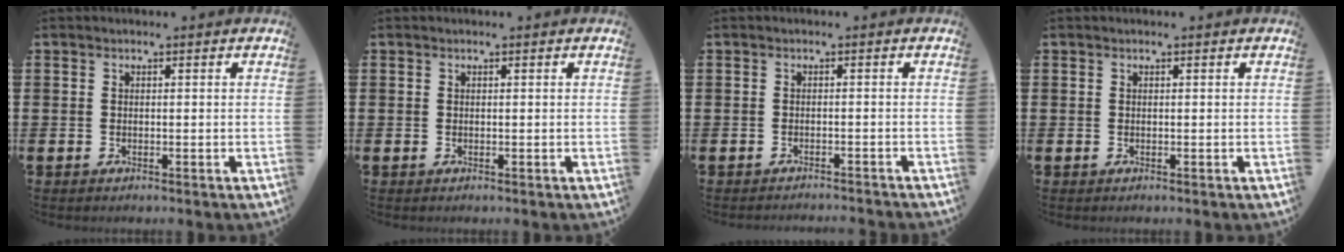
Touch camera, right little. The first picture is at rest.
{"total": 0.0}
{"total": 1.0, "force": [-0.9, -0.2, 0.0], "torque": [0.000, 0.001, -0.020]}
{"total": 0.0}